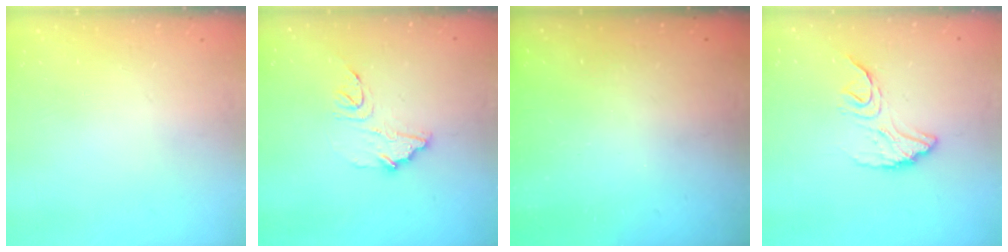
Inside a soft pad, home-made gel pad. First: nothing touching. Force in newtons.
{"total": 11.0, "press": 11.0, "slide": 0.9}
{"total": 3.0, "press": 3.0, "slide": 0.6}
{"total": 12.1, "press": 12.1, "slide": 0.7}